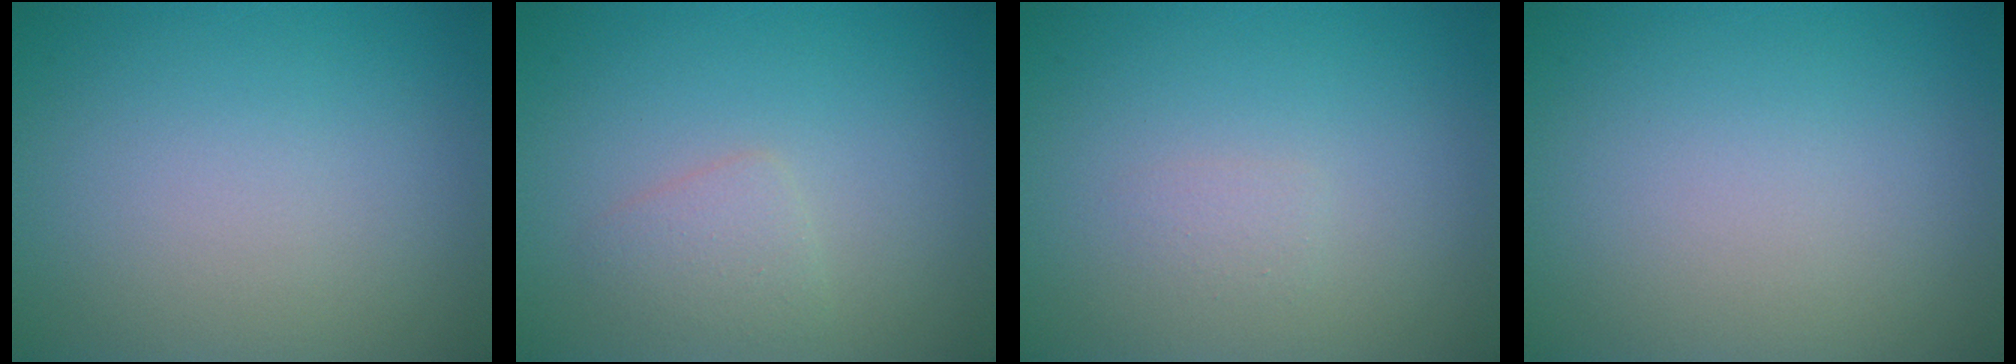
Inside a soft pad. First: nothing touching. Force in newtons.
{"total": 1.5, "press": 1.5, "slide": 0.1}
{"total": 0.7, "press": 0.7, "slide": 0.1}
{"total": 0.0}